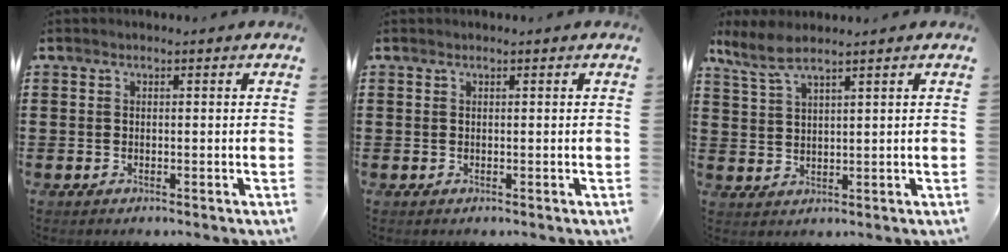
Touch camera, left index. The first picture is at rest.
{"total": 0.0}
{"total": 4.3, "force": [3.4, 0.5, 2.7], "torque": [-0.061, -0.001, 0.062]}